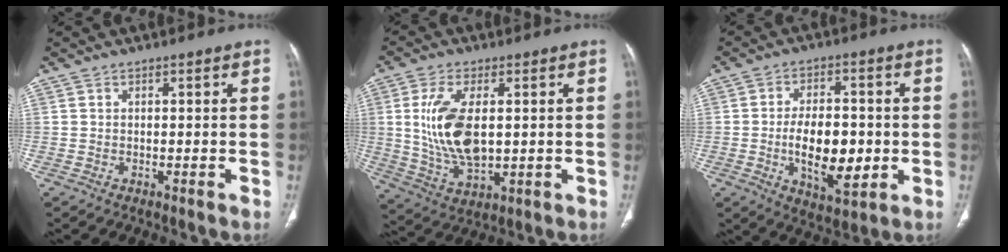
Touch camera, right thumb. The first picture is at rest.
{"total": 13.3, "force": [1.5, 6.8, 11.3], "torque": [-0.226, -0.013, 0.039]}
{"total": 13.4, "force": [-1.9, 6.9, 11.3], "torque": [-0.163, 0.001, -0.022]}